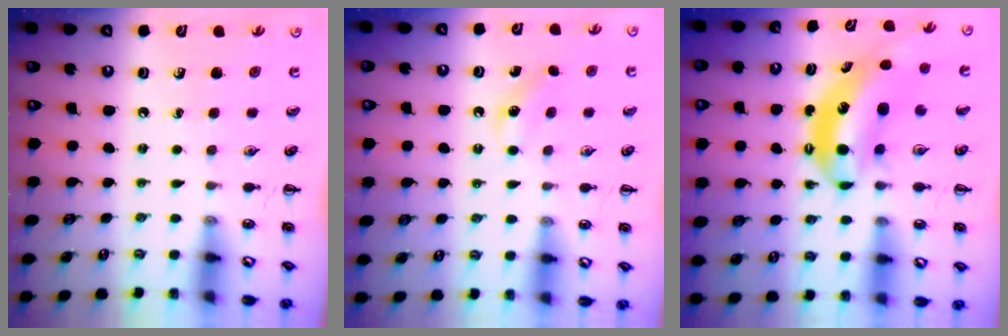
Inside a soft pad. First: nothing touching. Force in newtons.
{"total": 4.9, "press": 4.7, "slide": 1.3}
{"total": 7.3, "press": 7.1, "slide": 1.7}